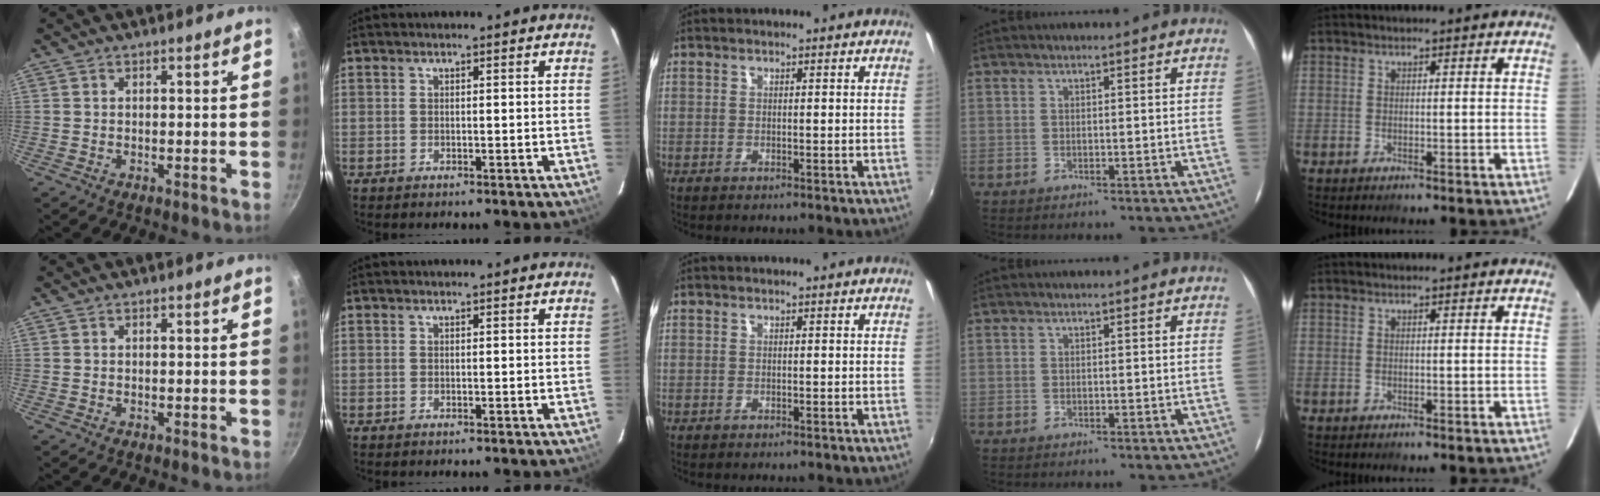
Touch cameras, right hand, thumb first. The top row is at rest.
{}